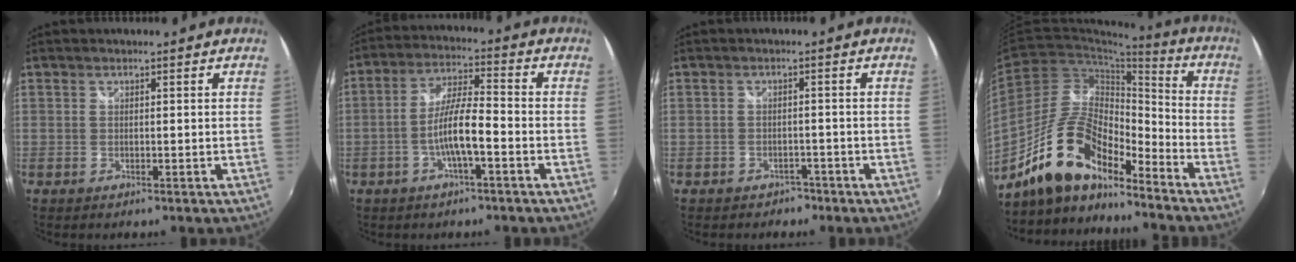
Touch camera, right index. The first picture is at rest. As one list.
[{"total": 6.6, "force": [-2.6, 0.9, 6.0], "torque": [-0.117, 0.005, -0.046]}, {"total": 3.7, "force": [-2.6, 2.4, 0.6], "torque": [-0.017, 0.000, -0.036]}, {"total": 15.5, "force": [-12.1, 5.0, 8.4], "torque": [-0.165, 0.008, -0.231]}]